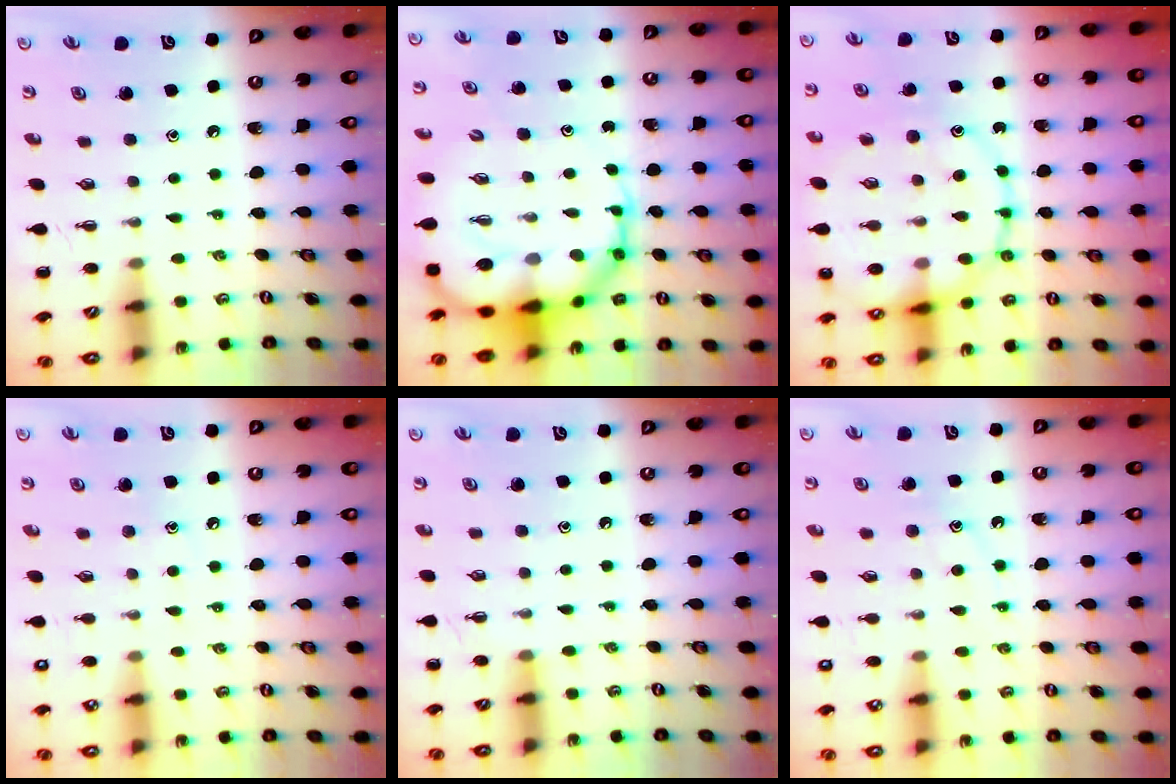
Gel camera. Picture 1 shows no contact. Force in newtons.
{"total": 19.4, "press": 18.7, "slide": 5.1}
{"total": 21.0, "press": 20.9, "slide": 1.4}
{"total": 6.7, "press": 6.5, "slide": 1.7}
{"total": 7.8, "press": 7.5, "slide": 2.2}
{"total": 10.6, "press": 10.6, "slide": 1.3}